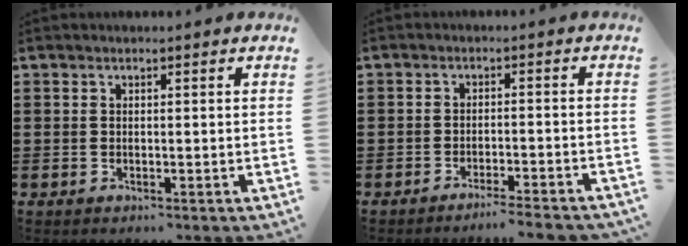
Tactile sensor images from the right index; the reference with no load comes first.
{"total": 2.9, "force": [-2.7, -0.6, 0.9], "torque": [-0.018, -0.007, -0.054]}